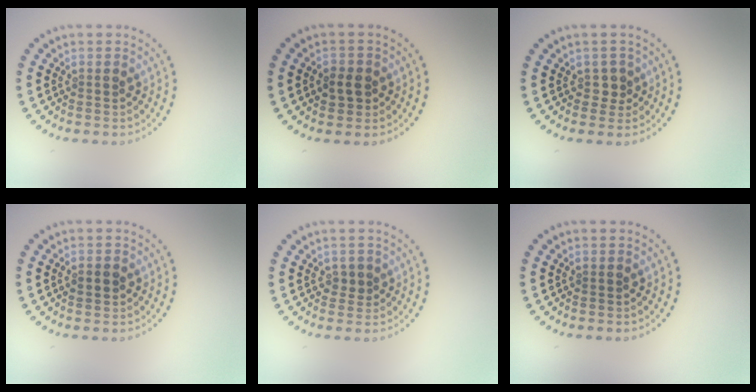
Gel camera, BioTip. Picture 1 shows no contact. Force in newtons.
{"total": 2.2, "press": 2.1, "slide": 0.5}
{"total": 0.9, "press": 0.8, "slide": 0.5}
{"total": 1.7, "press": 1.6, "slide": 0.2}
{"total": 1.2, "press": 1.1, "slide": 0.5}
{"total": 0.0}